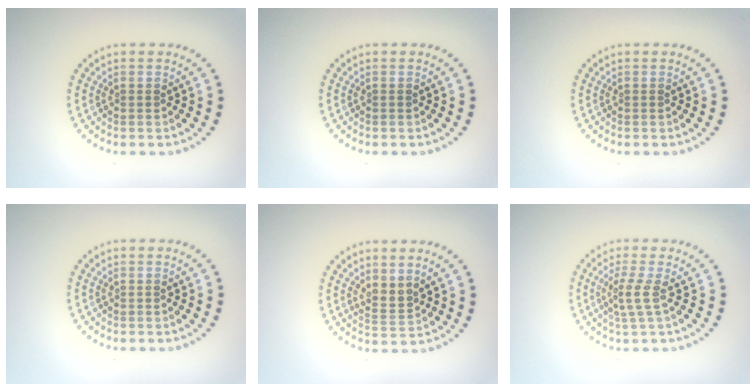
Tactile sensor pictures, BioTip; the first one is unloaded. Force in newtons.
{"total": 0.0}
{"total": 0.0}
{"total": 0.0}
{"total": 2.0, "press": 1.4, "slide": 1.4}
{"total": 2.2, "press": 1.6, "slide": 1.6}